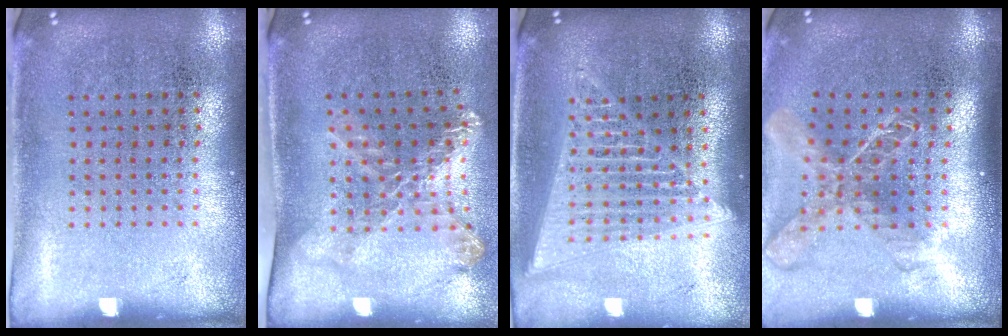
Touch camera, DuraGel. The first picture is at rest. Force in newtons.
{"total": 1.7, "press": 1.3, "slide": 1.1}
{"total": 1.8, "press": 1.6, "slide": 0.8}
{"total": 1.9, "press": 1.5, "slide": 1.2}